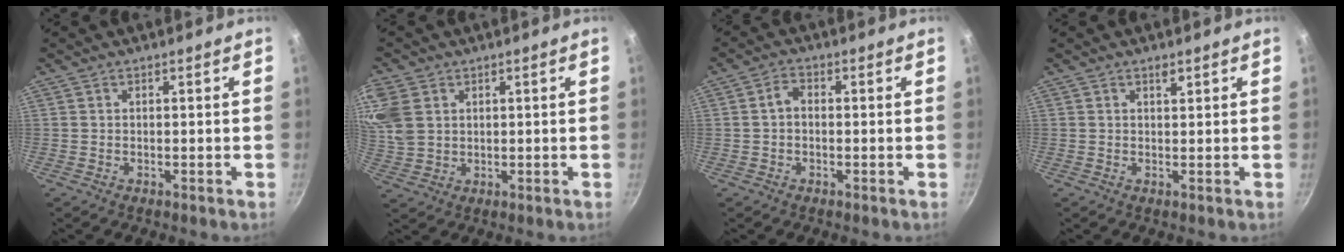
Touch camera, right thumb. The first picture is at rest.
{"total": 10.6, "force": [3.8, 8.1, 5.8], "torque": [-0.127, 0.000, 0.081]}
{"total": 2.9, "force": [-0.1, 2.0, 2.1], "torque": [-0.036, 0.012, -0.006]}
{"total": 1.4, "force": [0.9, 0.4, 1.0], "torque": [-0.015, -0.006, 0.015]}